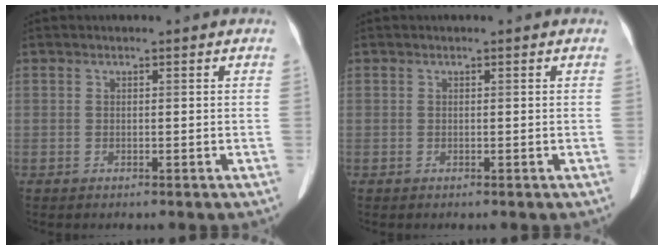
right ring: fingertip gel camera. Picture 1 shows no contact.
{"total": 0.0}